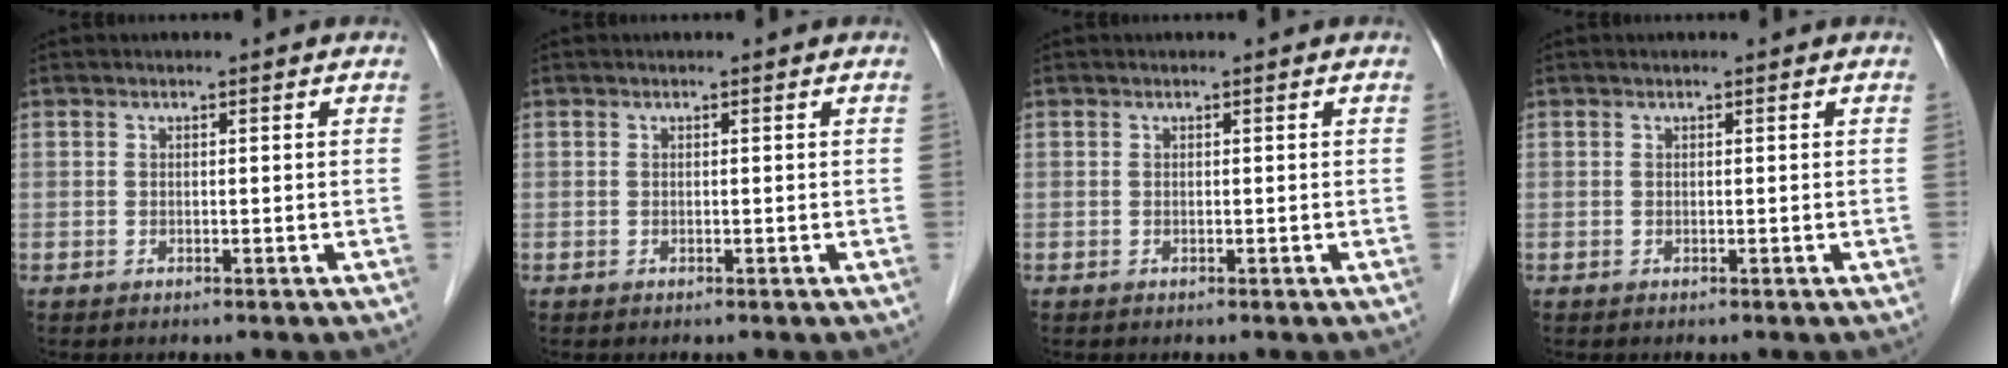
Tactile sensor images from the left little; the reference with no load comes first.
{"total": 0.0}
{"total": 0.0}
{"total": 0.0}